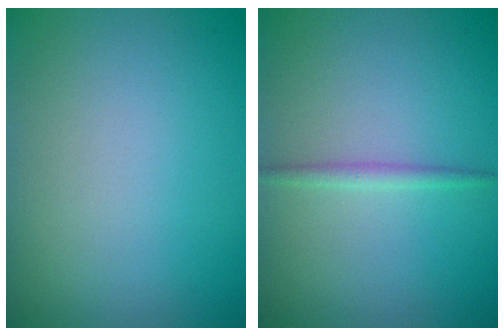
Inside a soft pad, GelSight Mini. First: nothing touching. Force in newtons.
{"total": 1.2, "press": 1.2, "slide": 0.0}